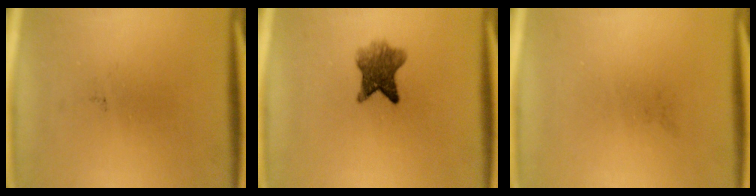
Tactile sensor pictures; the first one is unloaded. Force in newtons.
{"total": 6.0}
{"total": 0.0}